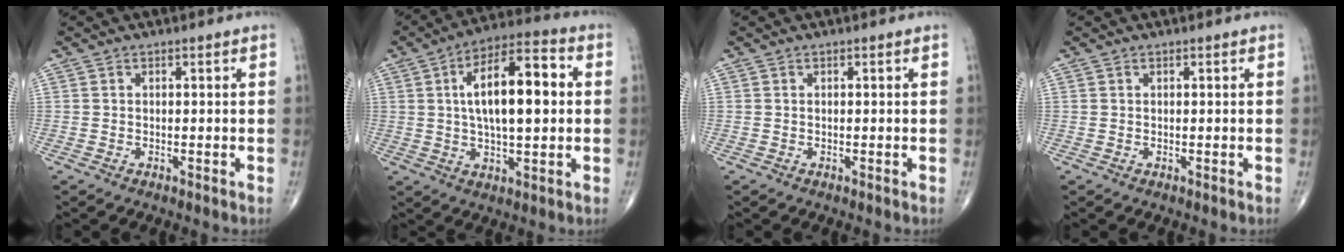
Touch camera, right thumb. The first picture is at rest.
{"total": 15.8, "force": [2.1, 6.4, 14.3], "torque": [-0.224, 0.021, 0.029]}
{"total": 0.0}
{"total": 0.0}